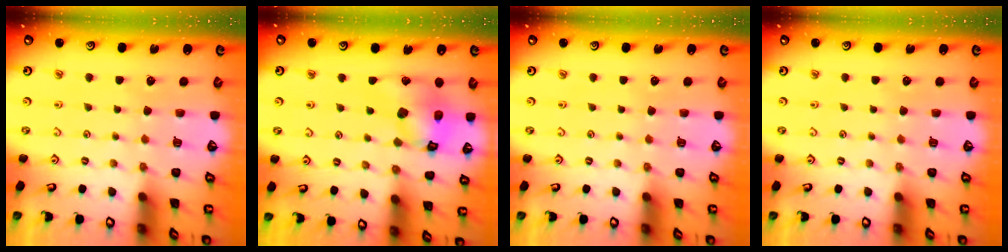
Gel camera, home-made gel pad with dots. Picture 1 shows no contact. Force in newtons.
{"total": 15.1, "press": 15.0, "slide": 1.9}
{"total": 0.0}
{"total": 0.0}